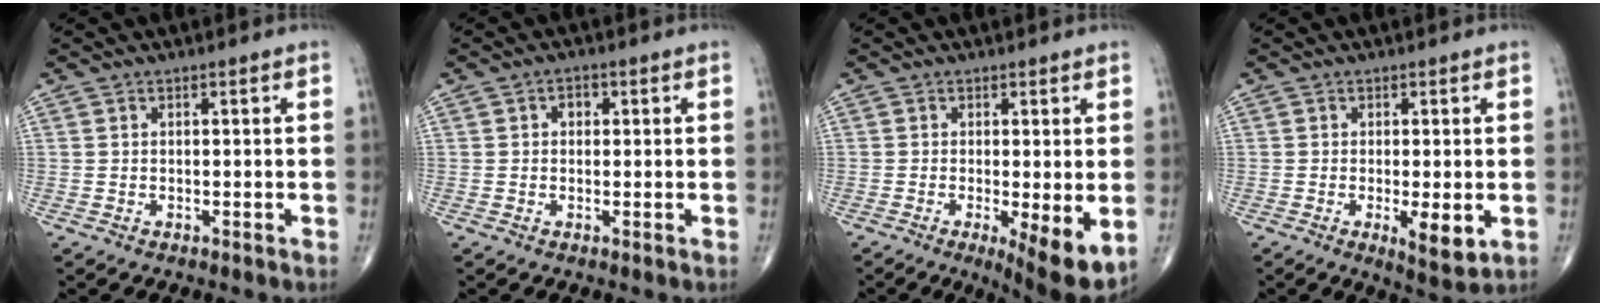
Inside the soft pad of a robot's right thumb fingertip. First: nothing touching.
{"total": 1.9, "force": [0.4, 1.5, 1.1], "torque": [-0.008, 0.005, 0.002]}
{"total": 8.4, "force": [-1.8, 2.3, 7.9], "torque": [-0.118, -0.024, -0.025]}
{"total": 5.5, "force": [-1.2, 1.7, 5.1], "torque": [-0.081, -0.017, -0.018]}